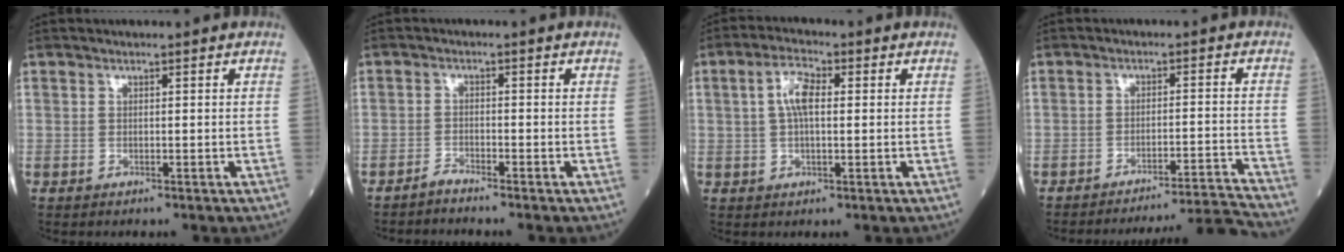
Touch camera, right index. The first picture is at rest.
{"total": 1.6, "force": [-1.6, -0.4, 0.0], "torque": [-0.001, -0.007, -0.030]}
{"total": 5.1, "force": [0.9, 1.8, 4.7], "torque": [-0.096, 0.014, 0.017]}
{"total": 11.7, "force": [-11.2, -3.6, 0.7], "torque": [0.009, -0.002, -0.162]}